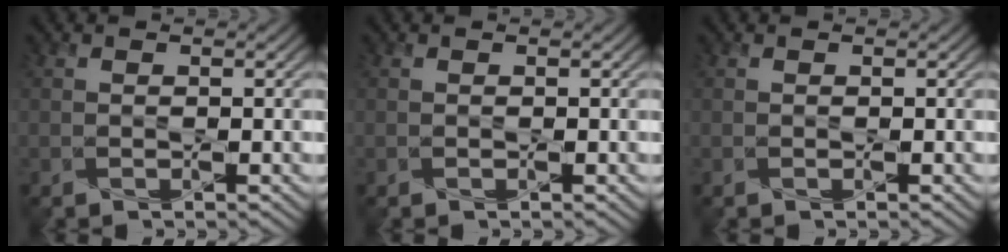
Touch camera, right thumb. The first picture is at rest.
{"total": 0.0}
{"total": 0.0}